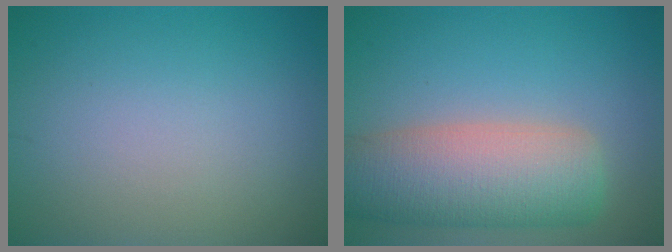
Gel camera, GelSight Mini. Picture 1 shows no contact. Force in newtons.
{"total": 8.6, "press": 8.6, "slide": 0.8}